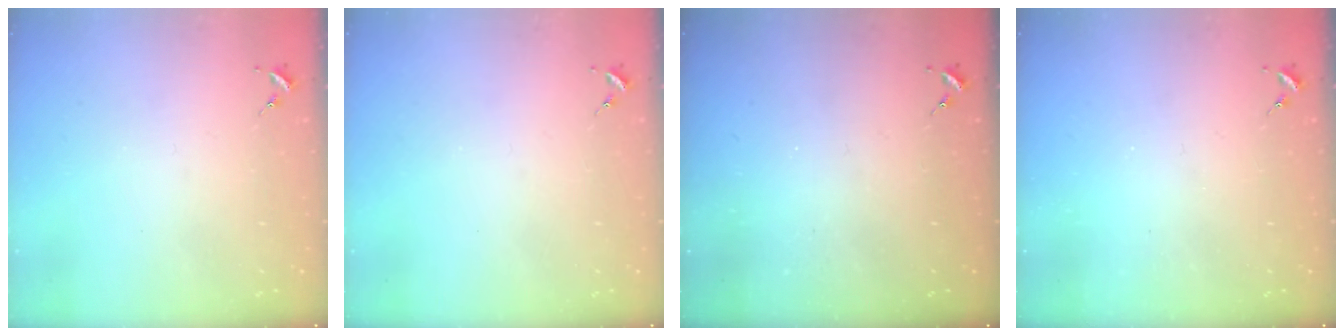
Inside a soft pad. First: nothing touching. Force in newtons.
{"total": 0.0}
{"total": 0.0}
{"total": 0.0}